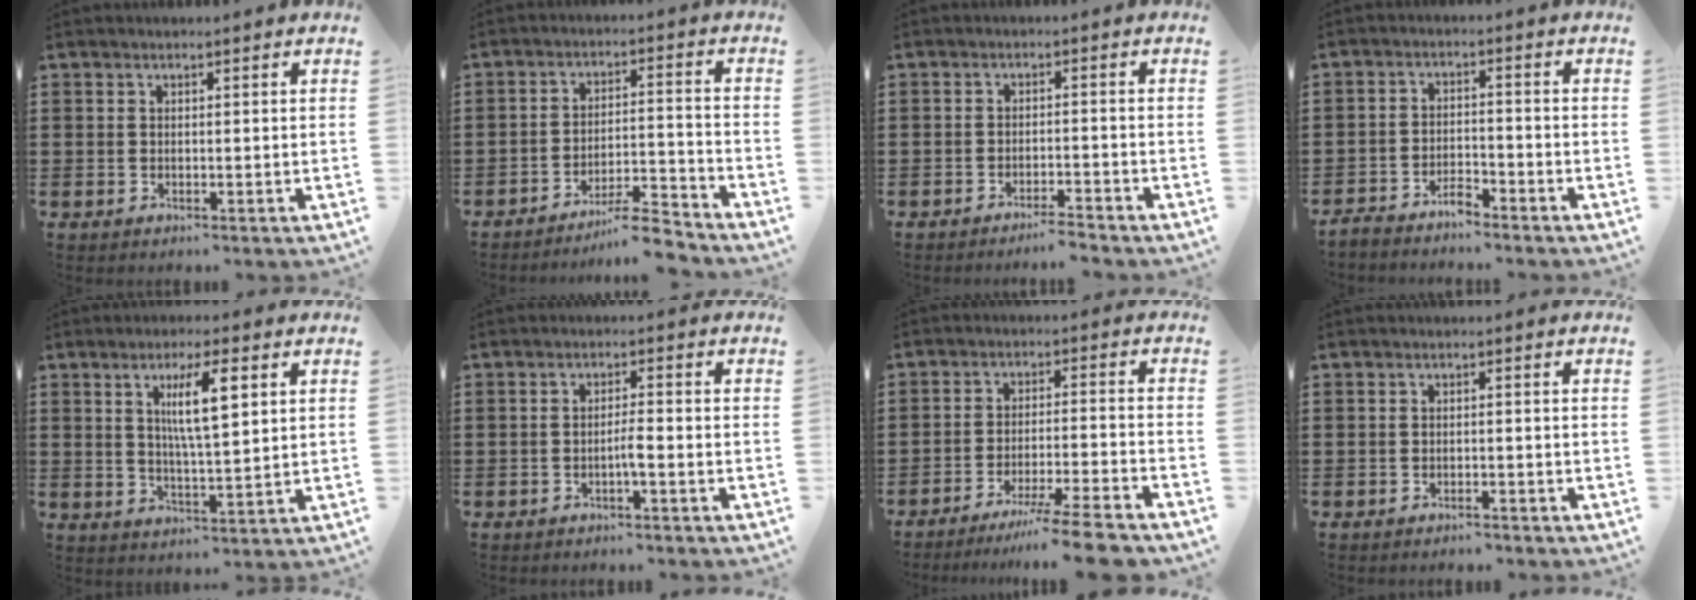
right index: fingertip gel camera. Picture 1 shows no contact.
{"total": 6.9, "force": [-6.4, 0.3, 2.7], "torque": [-0.038, 0.007, -0.120]}
{"total": 2.6, "force": [-2.5, -0.2, 0.7], "torque": [-0.014, -0.001, -0.052]}
{"total": 3.2, "force": [-3.2, 0.3, 0.4], "torque": [-0.015, 0.005, -0.066]}
{"total": 7.1, "force": [2.4, 1.4, 6.5], "torque": [-0.125, 0.004, 0.035]}
{"total": 2.3, "force": [-1.1, 0.1, 2.0], "torque": [-0.037, 0.001, -0.020]}
{"total": 7.4, "force": [-6.4, -0.8, 3.7], "torque": [-0.059, -0.010, -0.121]}
{"total": 1.1, "force": [-1.0, 0.0, 0.2], "torque": [-0.008, 0.000, -0.021]}